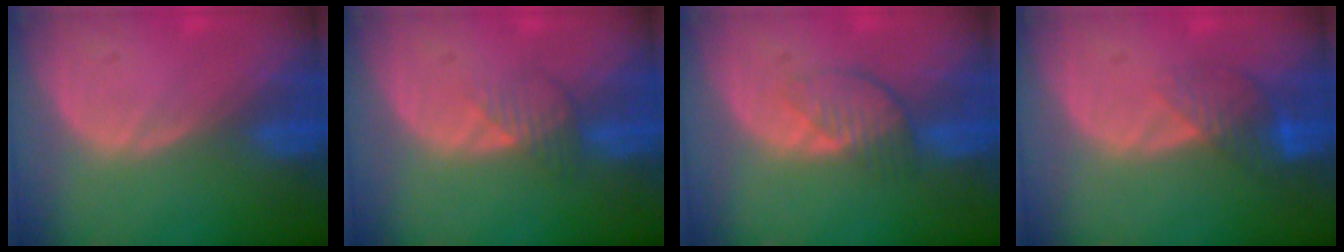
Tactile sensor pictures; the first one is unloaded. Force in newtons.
{"total": 2.7, "press": 2.7, "slide": 0.3}
{"total": 4.2, "press": 3.7, "slide": 1.9}
{"total": 4.2, "press": 3.7, "slide": 1.9}